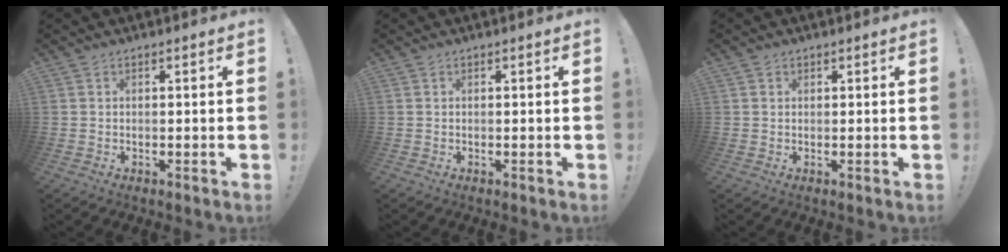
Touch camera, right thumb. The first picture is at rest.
{"total": 0.0}
{"total": 0.9, "force": [0.6, 0.6, 0.1], "torque": [0.004, -0.002, 0.010]}